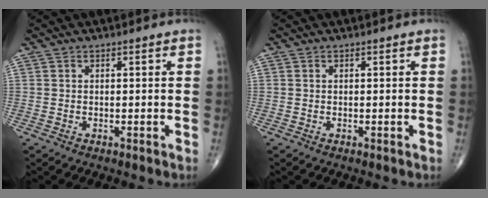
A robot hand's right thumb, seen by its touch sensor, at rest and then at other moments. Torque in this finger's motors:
{"motor_torque": [0.05, -0.09, -0.17, -0.25, 0.02]}